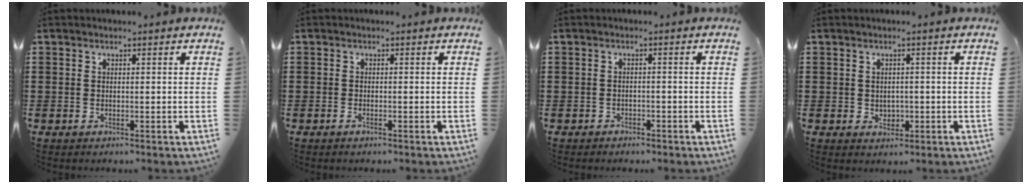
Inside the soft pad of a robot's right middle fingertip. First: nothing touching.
{"total": 0.7, "force": [-0.3, 0.1, 0.6], "torque": [-0.012, -0.003, -0.006]}
{"total": 1.1, "force": [-1.0, 0.4, 0.0], "torque": [-0.003, 0.002, -0.023]}
{"total": 1.5, "force": [-0.1, 1.3, 0.8], "torque": [-0.010, 0.001, -0.004]}